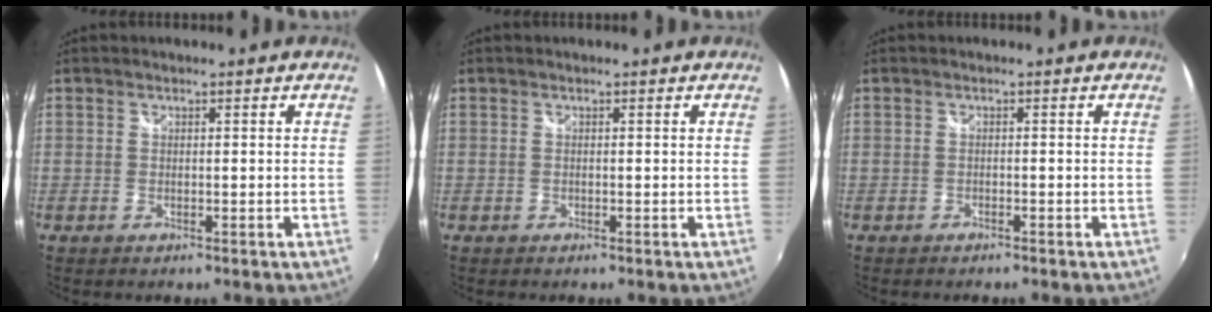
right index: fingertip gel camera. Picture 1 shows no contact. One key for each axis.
{"total": 0.0}
{"total": 0.9, "fx": -0.8, "fy": 0.3, "fz": 0.3, "tx": -0.008, "ty": -0.002, "tz": -0.013}